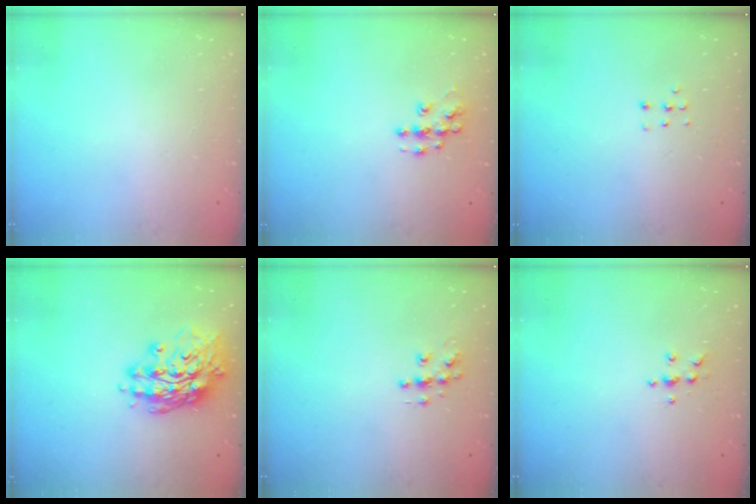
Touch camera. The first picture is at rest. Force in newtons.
{"total": 7.5, "press": 7.5, "slide": 0.4}
{"total": 3.8, "press": 3.8, "slide": 0.6}
{"total": 15.6, "press": 15.3, "slide": 3.5}
{"total": 6.1, "press": 6.1, "slide": 0.3}
{"total": 5.6, "press": 5.6, "slide": 0.7}